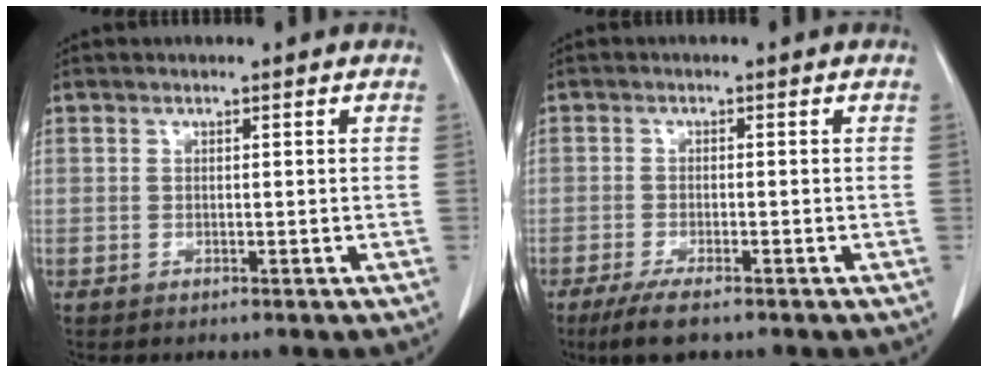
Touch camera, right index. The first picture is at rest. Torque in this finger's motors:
{"motor_torque": [0.05, -0.06, 0.27, 0.07]}